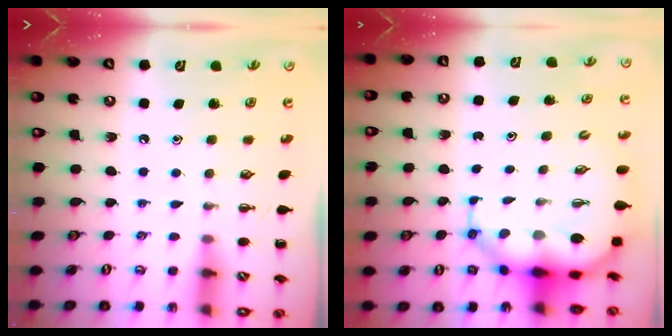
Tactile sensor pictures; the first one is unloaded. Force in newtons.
{"total": 9.0, "press": 8.6, "slide": 2.4}